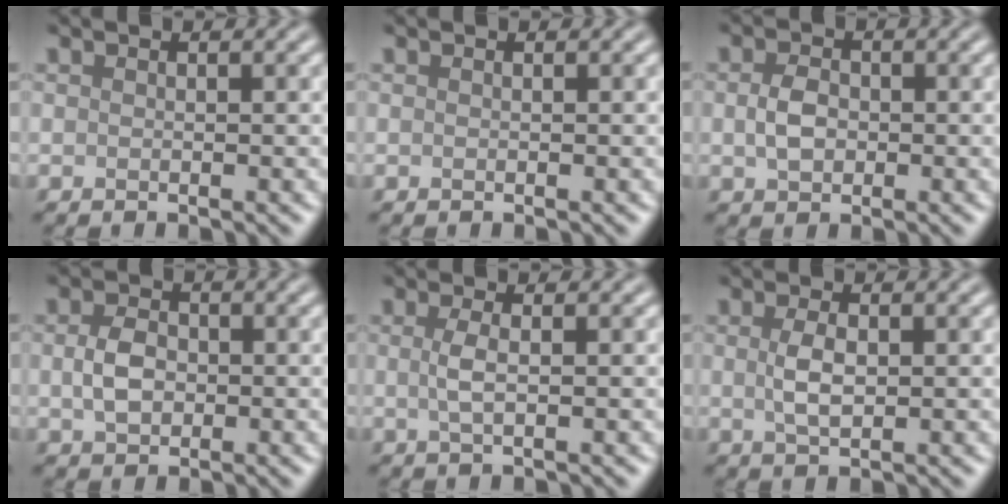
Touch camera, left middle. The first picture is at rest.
{"total": 0.0}
{"total": 2.5, "force": [-0.1, 1.8, 1.7], "torque": [-0.040, 0.000, -0.003]}
{"total": 2.9, "force": [-0.1, 2.1, 2.0], "torque": [-0.048, 0.000, -0.004]}
{"total": 1.7, "force": [0.1, 0.5, 1.6], "torque": [-0.038, 0.003, 0.000]}
{"total": 2.4, "force": [0.2, 1.1, 2.1], "torque": [-0.054, 0.000, 0.004]}